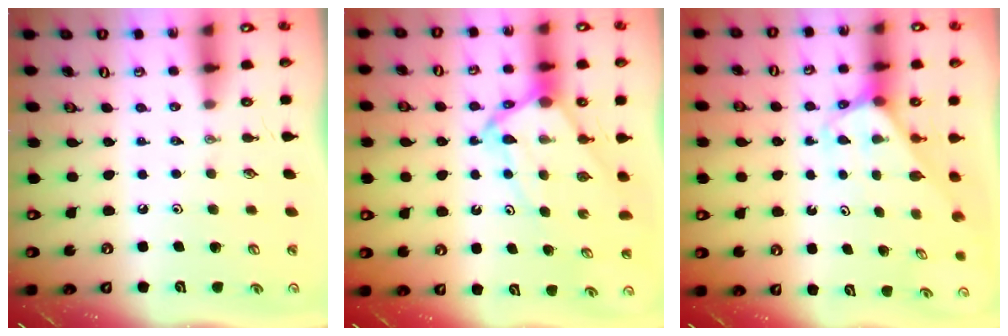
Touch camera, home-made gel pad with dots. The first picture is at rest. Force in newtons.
{"total": 8.5, "press": 8.5, "slide": 0.7}
{"total": 2.8, "press": 2.8, "slide": 0.1}